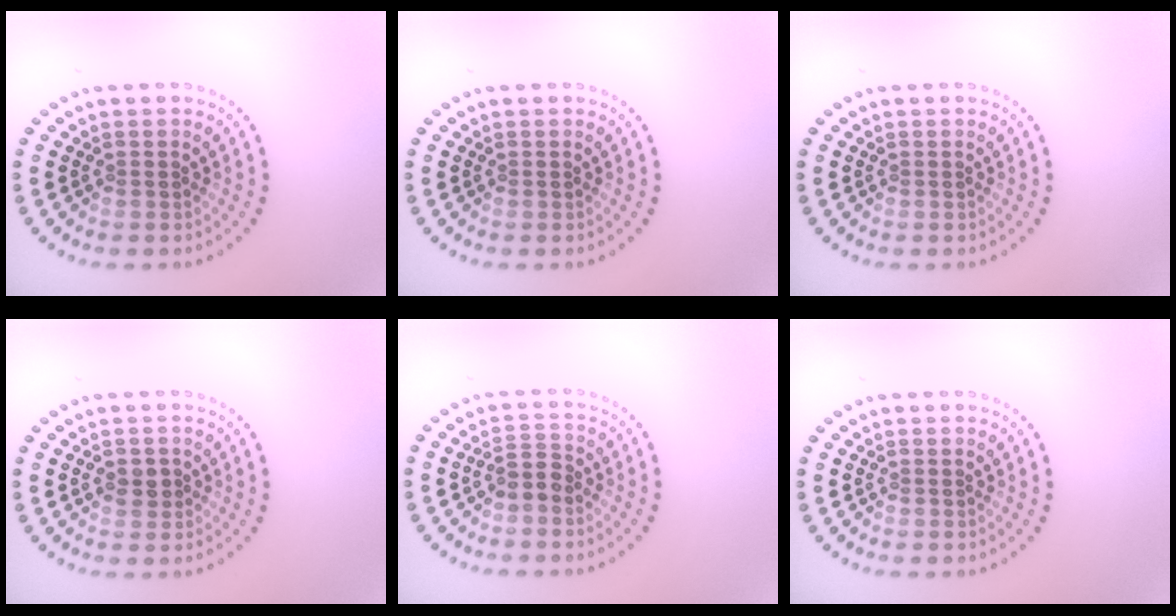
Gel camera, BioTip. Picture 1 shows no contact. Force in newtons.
{"total": 0.0}
{"total": 0.0}
{"total": 1.5, "press": 1.5, "slide": 0.2}
{"total": 1.9, "press": 1.6, "slide": 1.0}
{"total": 0.0}